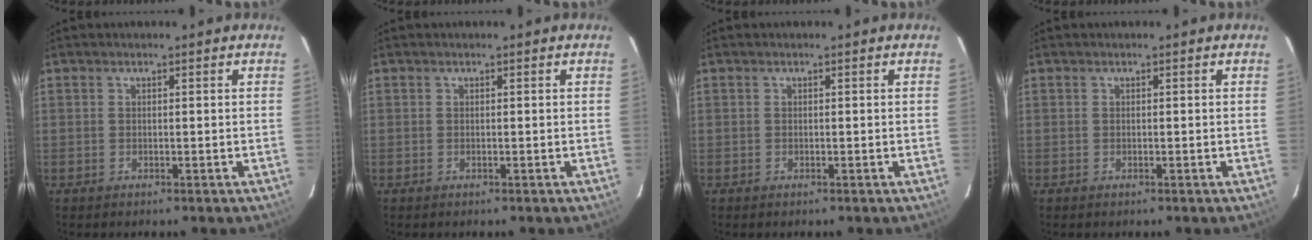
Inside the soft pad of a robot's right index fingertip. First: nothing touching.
{"total": 0.0}
{"total": 0.0}
{"total": 0.0}